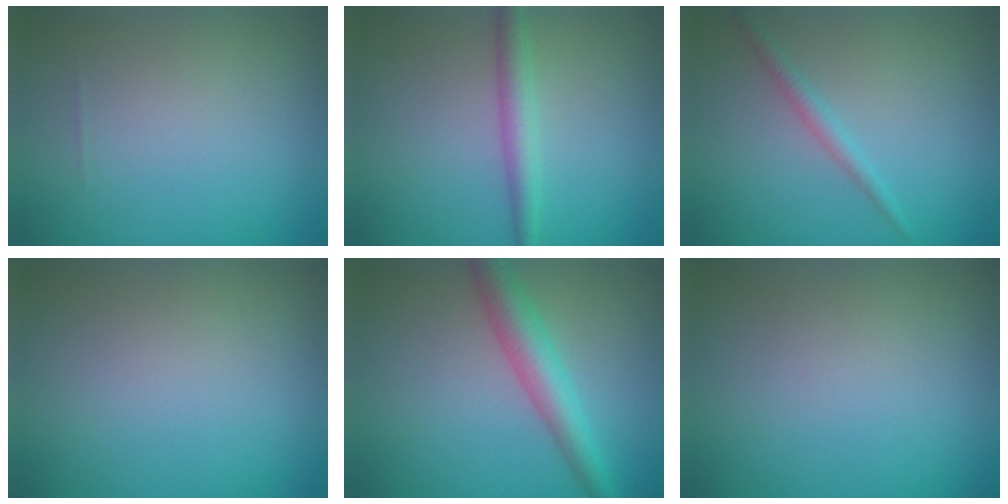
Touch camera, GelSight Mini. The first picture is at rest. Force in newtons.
{"total": 2.5, "press": 2.5, "slide": 0.0}
{"total": 1.5, "press": 1.5, "slide": 0.0}
{"total": 0.0}
{"total": 4.5, "press": 4.5, "slide": 0.1}
{"total": 0.0}